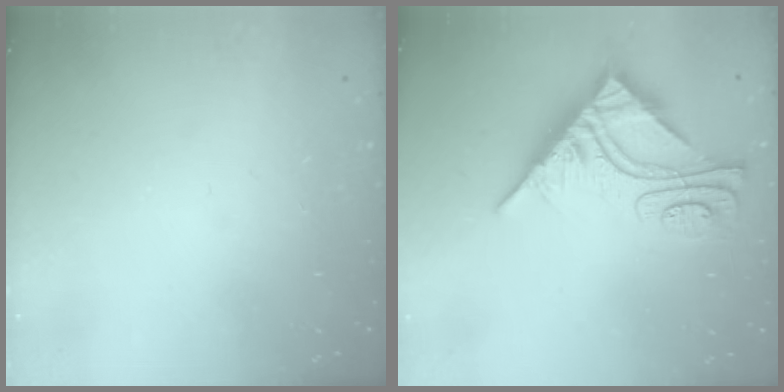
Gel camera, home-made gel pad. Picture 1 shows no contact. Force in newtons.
{"total": 10.6, "press": 10.5, "slide": 1.0}